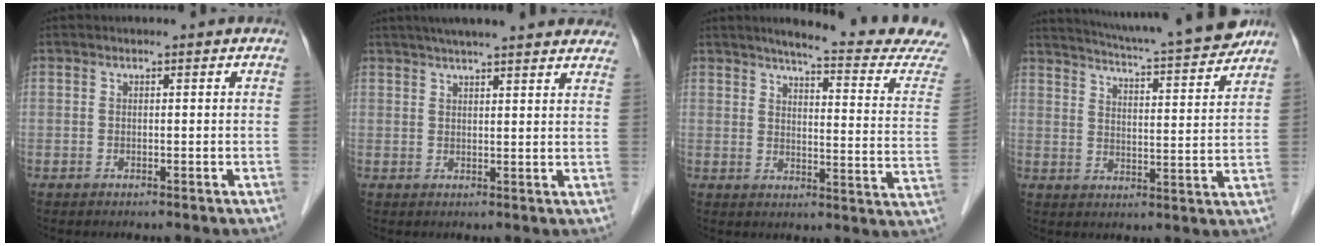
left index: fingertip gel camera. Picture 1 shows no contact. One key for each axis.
{"total": 19.1, "fx": 16.6, "fy": 1.9, "fz": 9.3, "tx": -0.134, "ty": 0.031, "tz": 0.205}
{"total": 17.2, "fx": 16.0, "fy": -0.8, "fz": 6.2, "tx": -0.081, "ty": -0.091, "tz": 0.177}
{"total": 18.1, "fx": 16.4, "fy": 0.6, "fz": 7.6, "tx": -0.125, "ty": -0.013, "tz": 0.226}